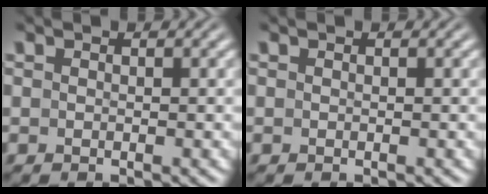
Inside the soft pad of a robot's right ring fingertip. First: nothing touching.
{"total": 0.0}